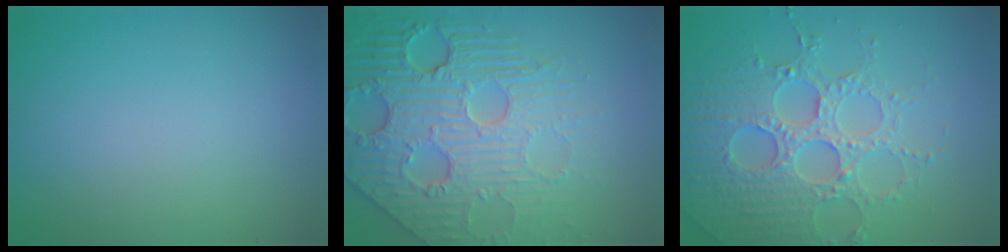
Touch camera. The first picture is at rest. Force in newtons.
{"total": 8.6, "press": 5.9, "slide": 6.2}
{"total": 5.1, "press": 5.0, "slide": 1.1}